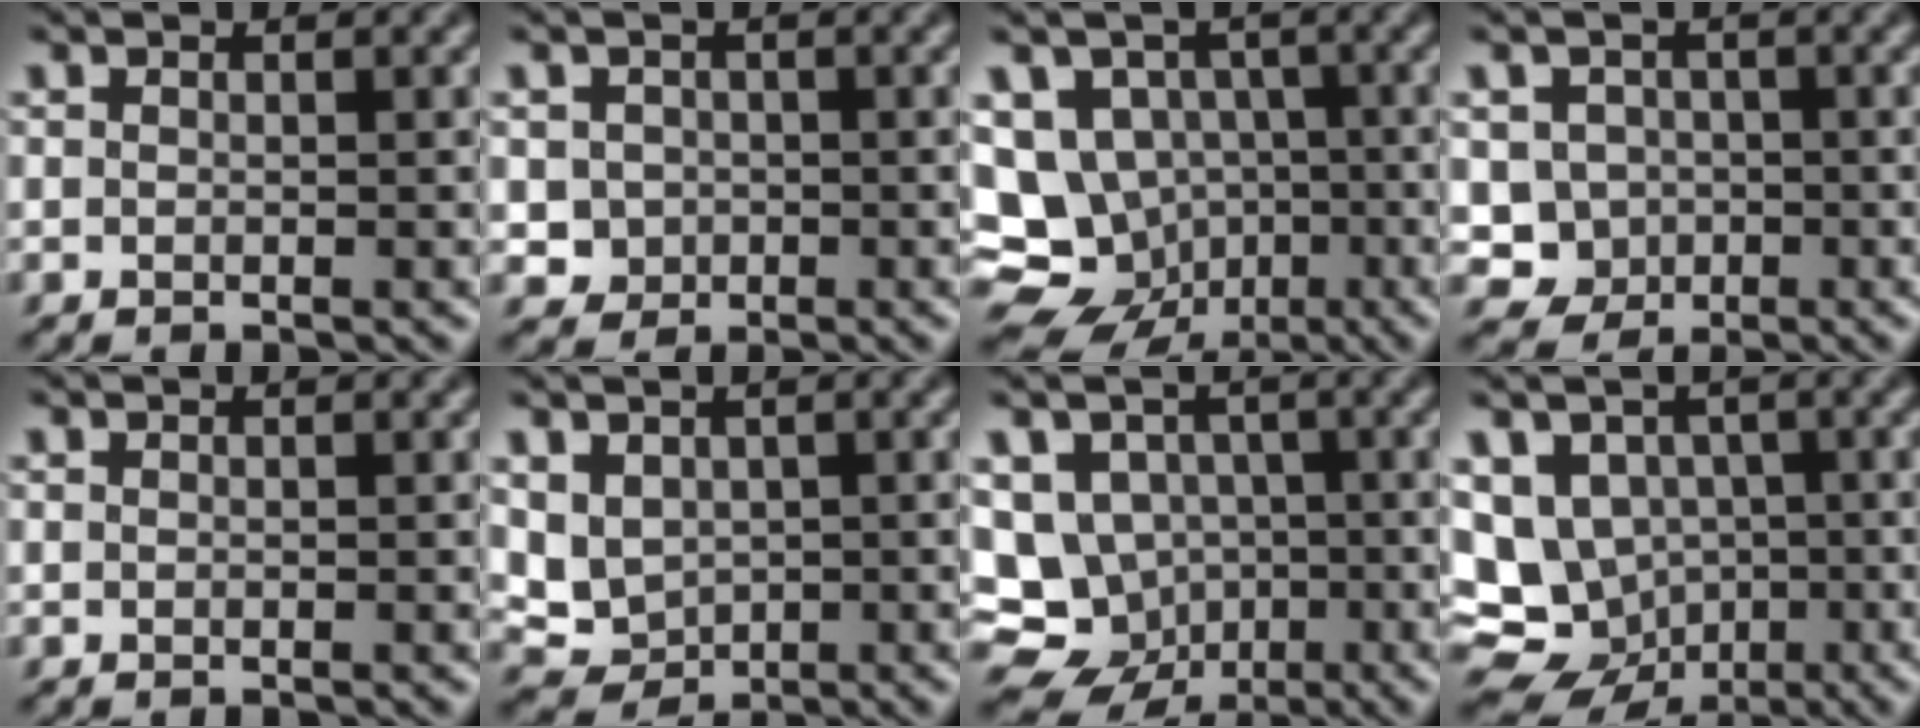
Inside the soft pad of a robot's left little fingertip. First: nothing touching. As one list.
[{"total": 1.7, "force": [-0.1, 1.7, 0.2], "torque": [0.005, -0.005, 0.002]}, {"total": 14.3, "force": [-5.0, 12.3, 5.3], "torque": [-0.106, -0.008, -0.091]}, {"total": 3.3, "force": [-0.3, 3.2, 0.8], "torque": [-0.002, -0.005, -0.014]}, {"total": 0.0}, {"total": 3.2, "force": [0.7, 2.7, 1.6], "torque": [-0.038, -0.009, 0.023]}, {"total": 12.4, "force": [-4.0, 10.7, 4.8], "torque": [-0.085, -0.014, -0.077]}, {"total": 13.1, "force": [-3.2, 11.5, 5.5], "torque": [-0.109, -0.020, -0.060]}]